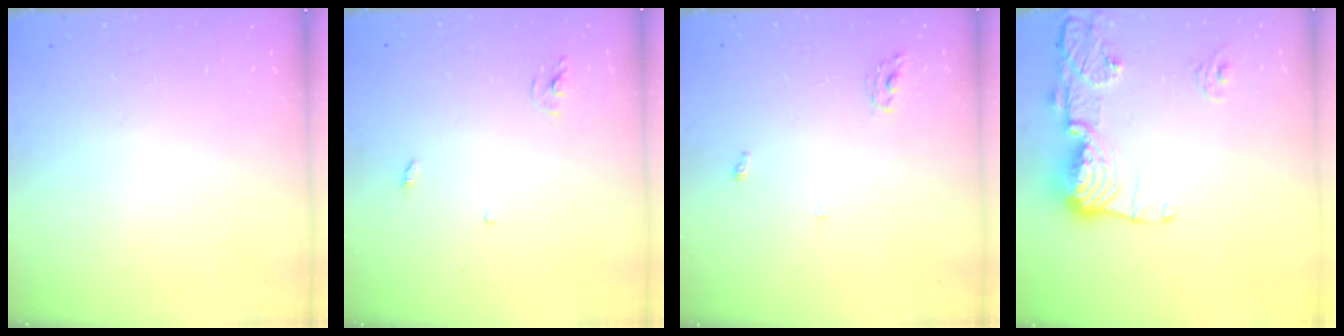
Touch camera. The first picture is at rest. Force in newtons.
{"total": 2.9, "press": 2.9, "slide": 0.2}
{"total": 3.4, "press": 3.3, "slide": 0.3}
{"total": 15.9, "press": 15.9, "slide": 1.5}